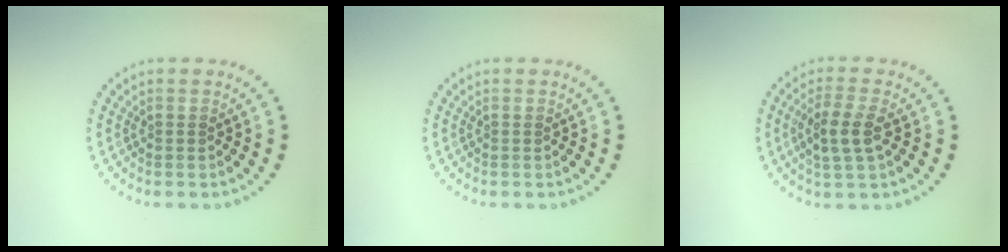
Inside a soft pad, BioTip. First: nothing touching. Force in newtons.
{"total": 0.0}
{"total": 3.2, "press": 3.0, "slide": 1.2}